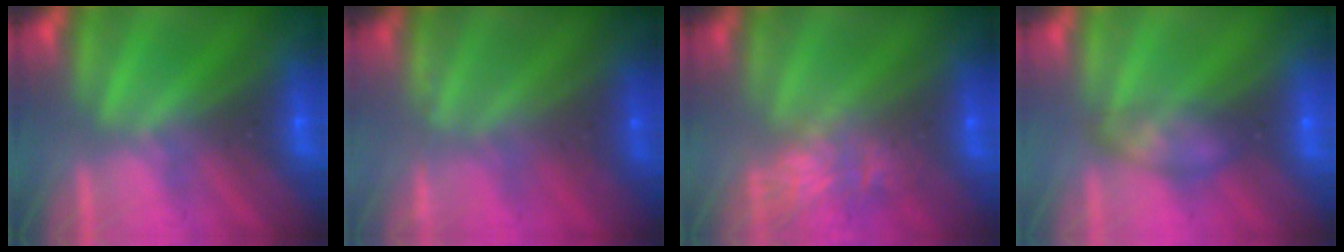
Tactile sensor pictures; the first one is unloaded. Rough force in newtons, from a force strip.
{"total": 2.3}
{"total": 4.7}
{"total": 2.3}